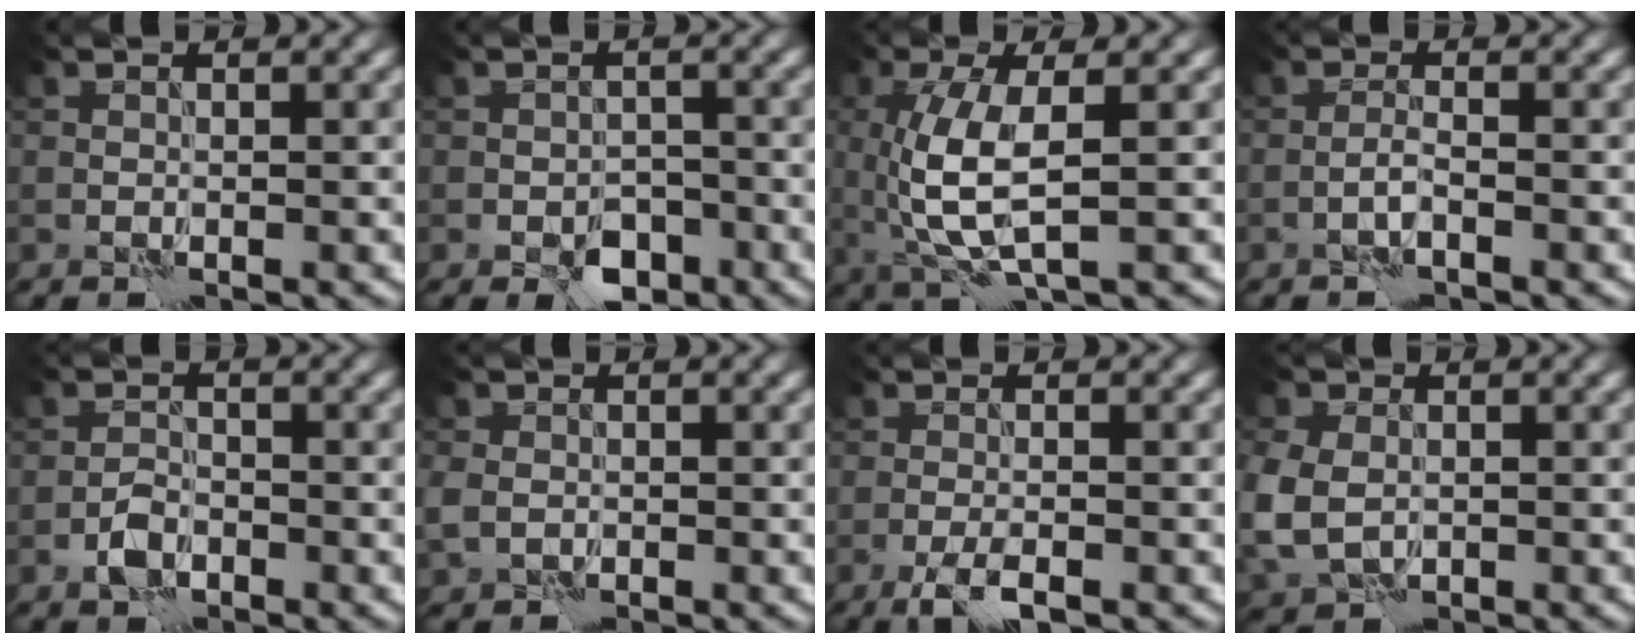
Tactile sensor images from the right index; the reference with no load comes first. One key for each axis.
{"total": 3.3, "fx": -1.9, "fy": 2.0, "fz": 1.8, "tx": -0.017, "ty": -0.002, "tz": -0.034}
{"total": 5.9, "fx": 0.2, "fy": 2.1, "fz": 5.5, "tx": -0.134, "ty": -0.006, "tz": 0.007}
{"total": 1.3, "fx": -0.8, "fy": 0.0, "fz": 1.0, "tx": -0.021, "ty": 0.006, "tz": -0.020}
{"total": 2.3, "fx": -1.3, "fy": 1.4, "fz": 1.4, "tx": -0.023, "ty": 0.006, "tz": -0.028}
{"total": 2.6, "fx": -0.6, "fy": 2.1, "fz": 1.3, "tx": -0.036, "ty": -0.008, "tz": -0.015}
{"total": 2.9, "fx": -1.7, "fy": 0.6, "fz": 2.3, "tx": -0.050, "ty": 0.001, "tz": -0.037}
{"total": 6.7, "fx": -1.0, "fy": 5.2, "fz": 4.0, "tx": -0.112, "ty": -0.016, "tz": -0.013}